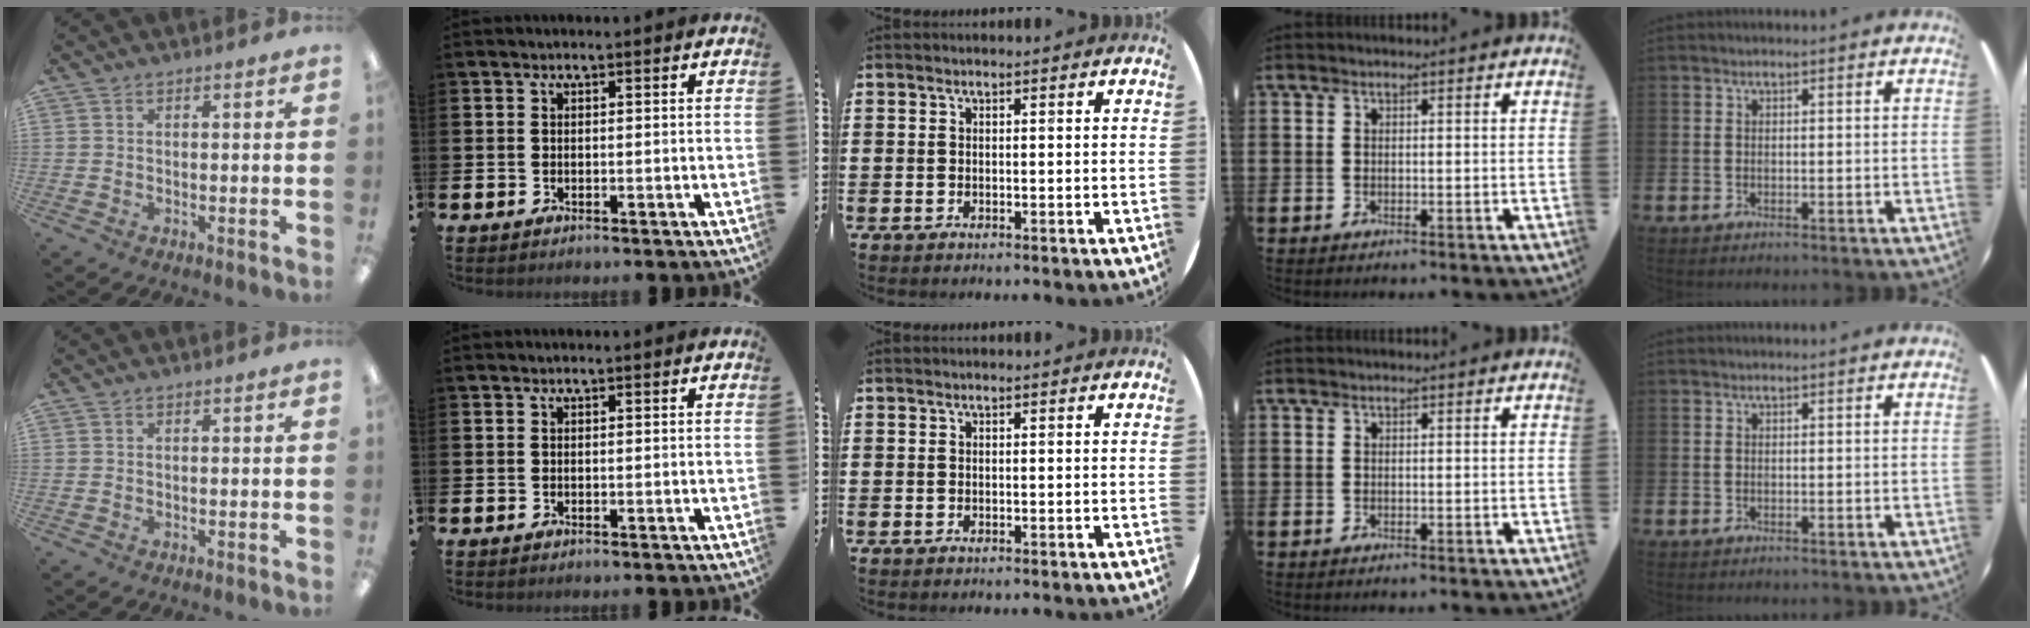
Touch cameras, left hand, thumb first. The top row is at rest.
{}